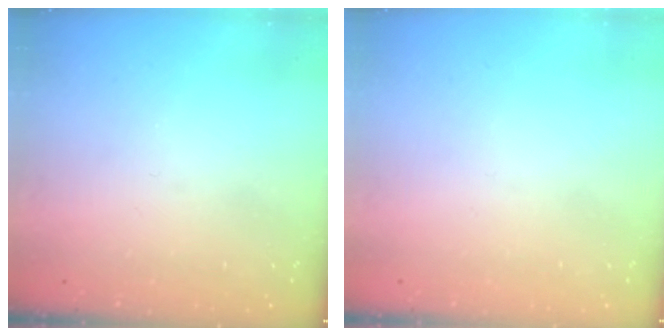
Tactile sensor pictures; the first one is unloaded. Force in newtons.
{"total": 1.6, "press": 1.6, "slide": 0.1}